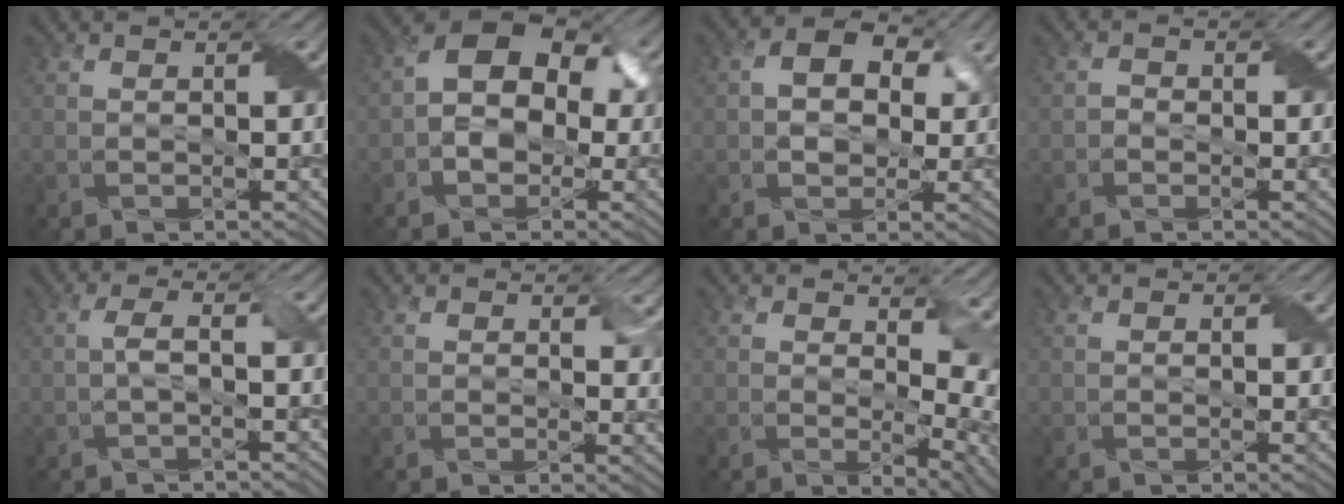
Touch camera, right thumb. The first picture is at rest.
{"total": 10.2, "force": [0.2, 7.5, 6.9], "torque": [-0.086, 0.037, -0.020]}
{"total": 6.6, "force": [1.5, 4.7, 4.3], "torque": [-0.079, 0.014, 0.012]}
{"total": 1.0, "force": [-0.6, 0.8, 0.2], "torque": [-0.005, 0.003, -0.013]}
{"total": 1.8, "force": [-0.2, 0.3, 1.8], "torque": [-0.040, 0.009, -0.005]}
{"total": 3.0, "force": [1.2, 1.7, 2.1], "torque": [-0.034, -0.007, 0.019]}
{"total": 7.8, "force": [2.0, 4.0, 6.4], "torque": [-0.097, -0.014, 0.035]}
{"total": 0.6, "force": [0.0, 0.4, 0.4], "torque": [-0.003, -0.003, 0.000]}